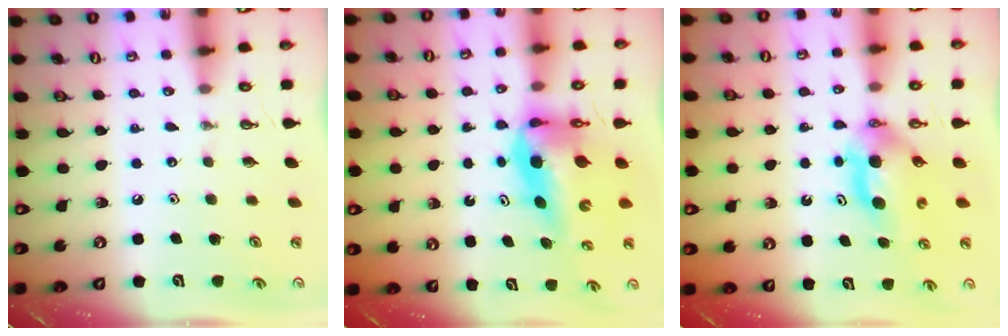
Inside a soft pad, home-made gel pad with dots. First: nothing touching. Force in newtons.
{"total": 7.8, "press": 7.1, "slide": 3.3}
{"total": 5.8, "press": 5.7, "slide": 1.1}